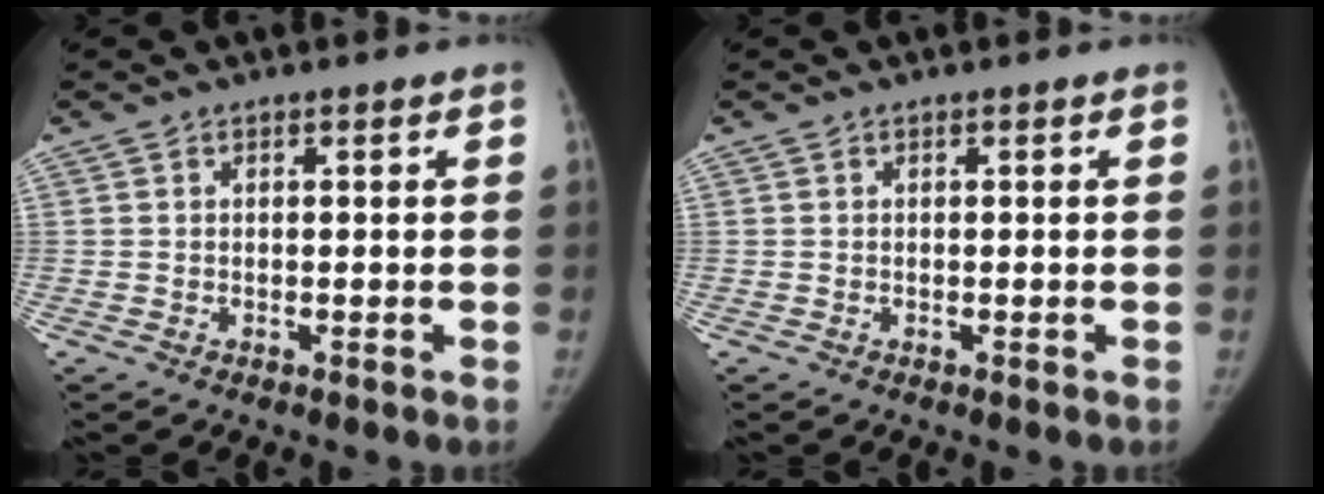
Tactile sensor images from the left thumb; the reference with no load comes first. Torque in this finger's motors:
{"motor_torque": [-0.25, -0.25, 0.32, 0.03, 0.00]}